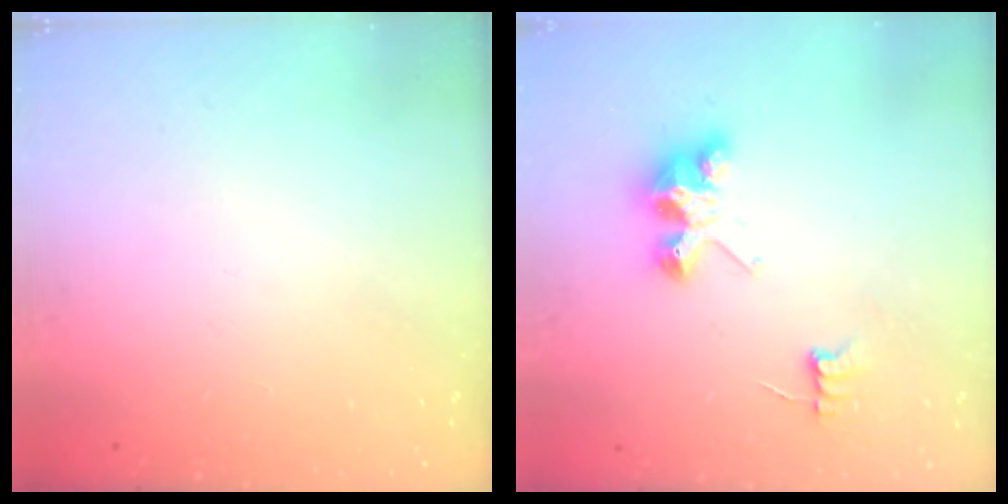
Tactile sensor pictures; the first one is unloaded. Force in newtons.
{"total": 6.8, "press": 6.8, "slide": 0.2}